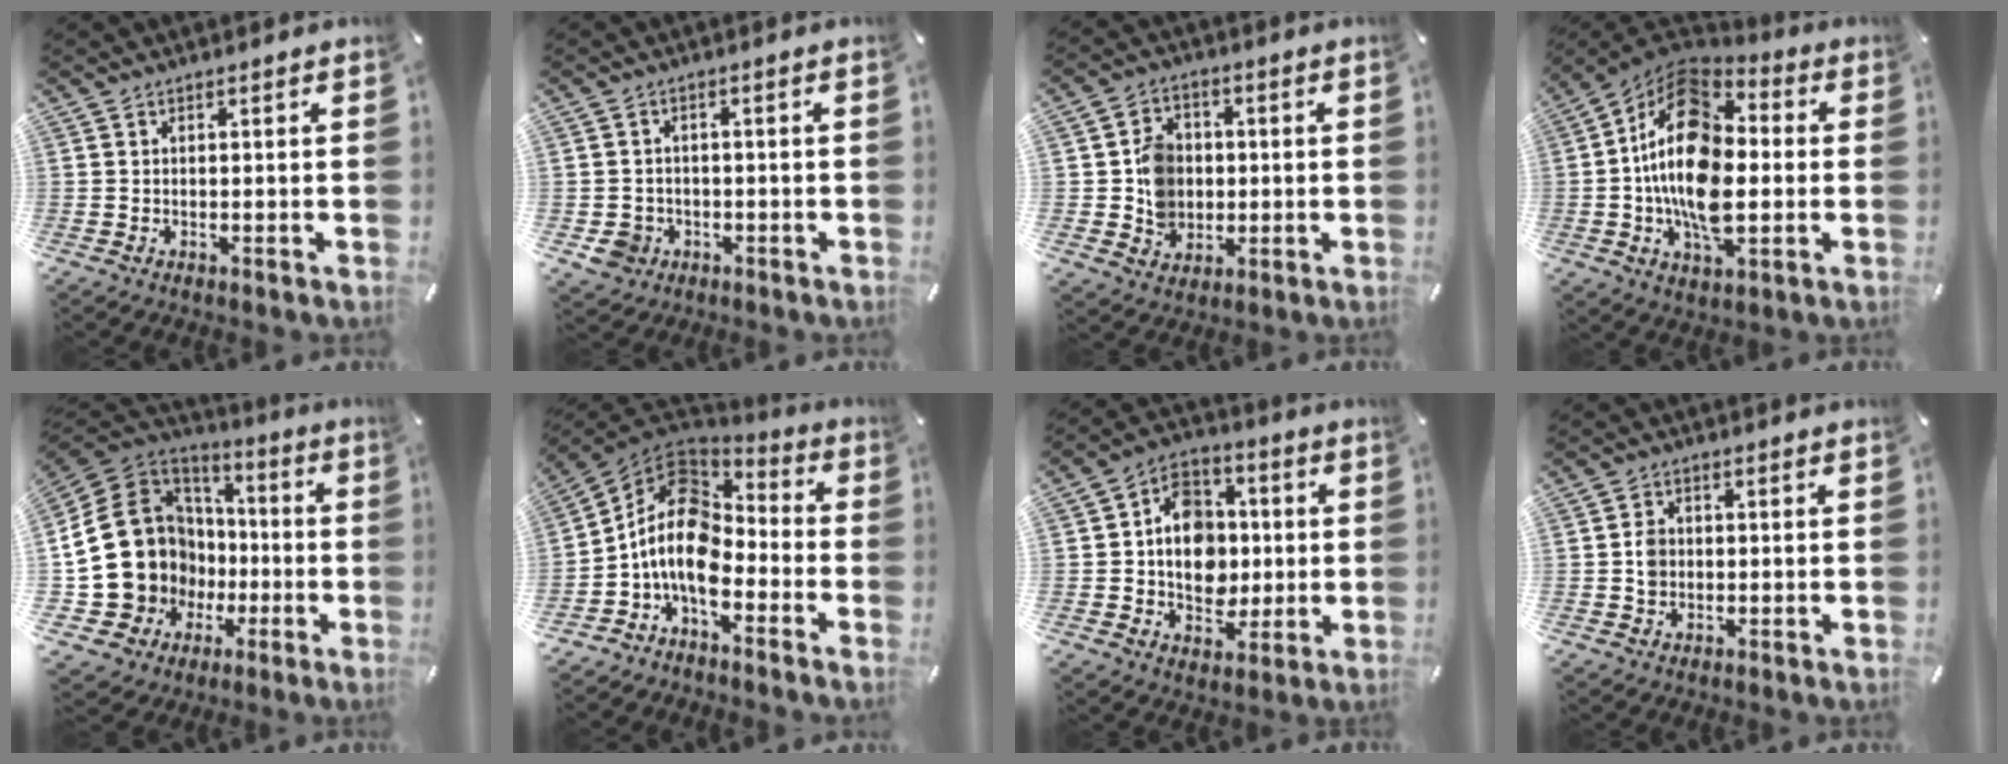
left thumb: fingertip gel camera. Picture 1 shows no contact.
{"total": 5.2, "force": [-1.9, 4.5, 1.6], "torque": [-0.046, 0.006, -0.036]}
{"total": 8.7, "force": [-0.2, 8.0, 3.6], "torque": [-0.069, 0.013, 0.000]}
{"total": 20.1, "force": [-1.0, 12.6, 15.7], "torque": [-0.318, 0.001, -0.025]}
{"total": 21.5, "force": [-1.9, 19.8, 8.1], "torque": [-0.182, -0.021, 0.018]}
{"total": 13.8, "force": [-4.0, 9.2, 9.4], "torque": [-0.207, 0.019, -0.074]}
{"total": 12.9, "force": [-0.8, 11.0, 6.7], "torque": [-0.108, 0.018, -0.010]}
{"total": 3.7, "force": [-0.4, 3.2, 1.7], "torque": [-0.032, 0.007, -0.007]}